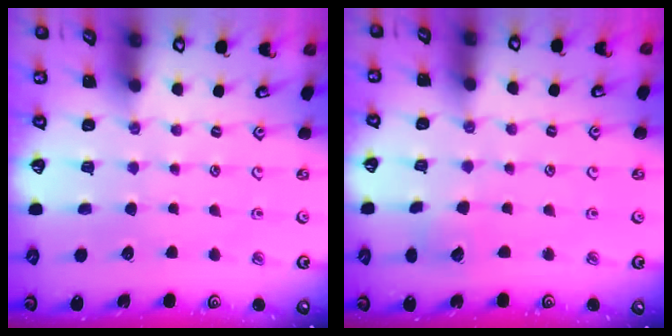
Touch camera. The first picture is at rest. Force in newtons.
{"total": 5.2, "press": 5.1, "slide": 0.8}